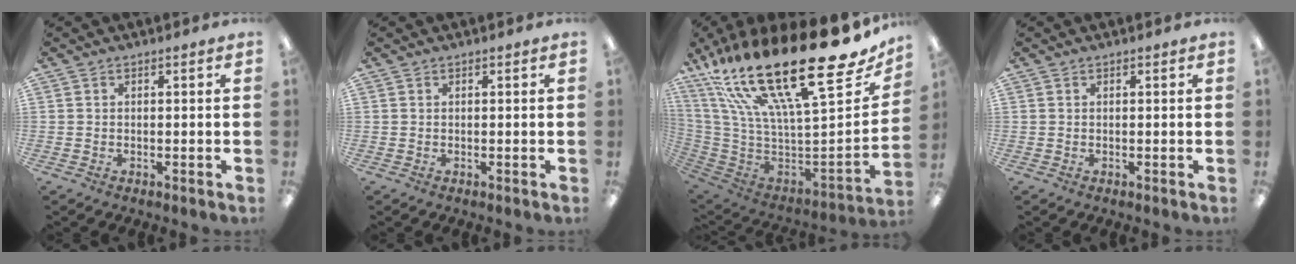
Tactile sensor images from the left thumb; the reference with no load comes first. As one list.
[{"total": 0.0}, {"total": 31.6, "force": [19.5, 9.7, 22.9], "torque": [-0.381, -0.170, 0.347]}, {"total": 0.0}]